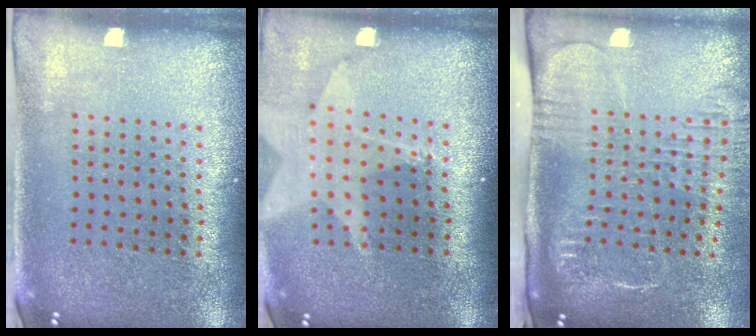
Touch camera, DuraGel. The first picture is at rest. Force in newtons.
{"total": 1.9, "press": 1.5, "slide": 1.2}
{"total": 2.7, "press": 2.0, "slide": 1.7}